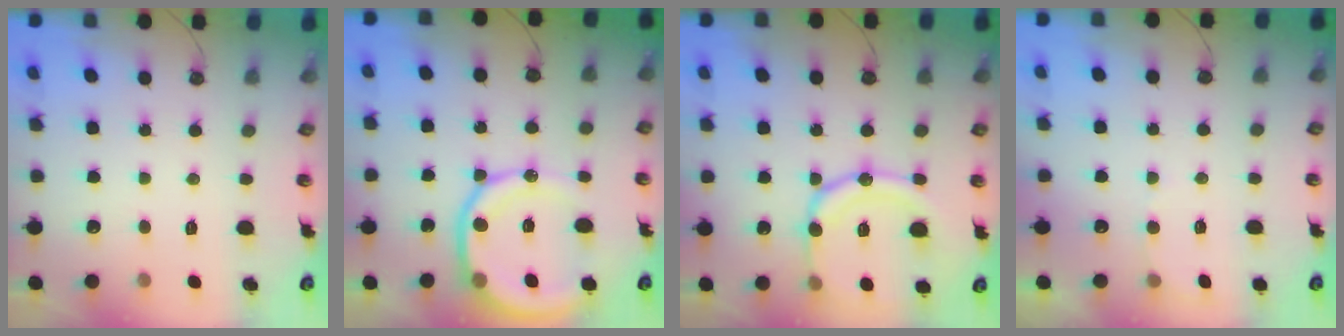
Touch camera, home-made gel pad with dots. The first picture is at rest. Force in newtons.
{"total": 15.8, "press": 15.7, "slide": 2.1}
{"total": 16.9, "press": 16.6, "slide": 3.3}
{"total": 4.3, "press": 4.1, "slide": 1.3}